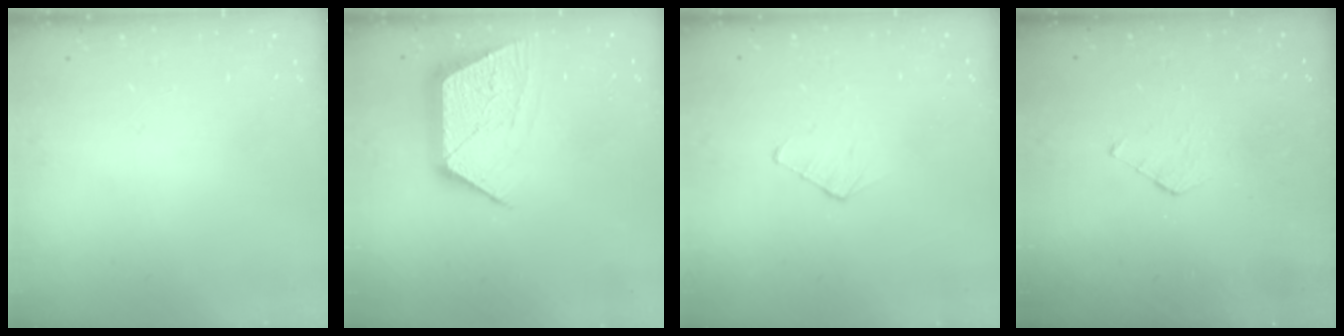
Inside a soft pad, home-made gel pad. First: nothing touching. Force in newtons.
{"total": 11.8, "press": 11.8, "slide": 0.6}
{"total": 4.0, "press": 4.0, "slide": 0.4}
{"total": 4.8, "press": 4.8, "slide": 0.5}